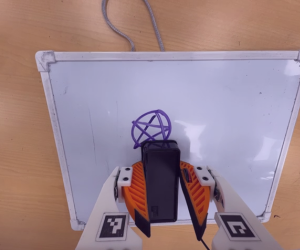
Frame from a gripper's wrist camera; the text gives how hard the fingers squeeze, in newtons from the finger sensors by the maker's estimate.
{"total": 12.0, "left": 13.8, "right": 10.2}